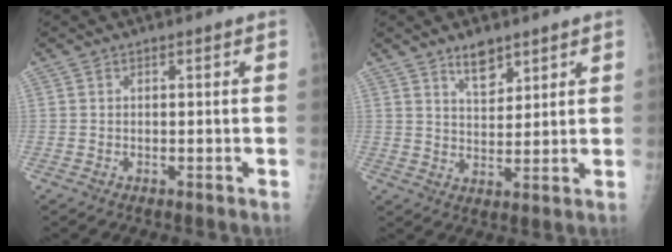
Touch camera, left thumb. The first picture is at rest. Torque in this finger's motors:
{"motor_torque": [0.22, -0.15, 0.16, 0.02, 0.10]}